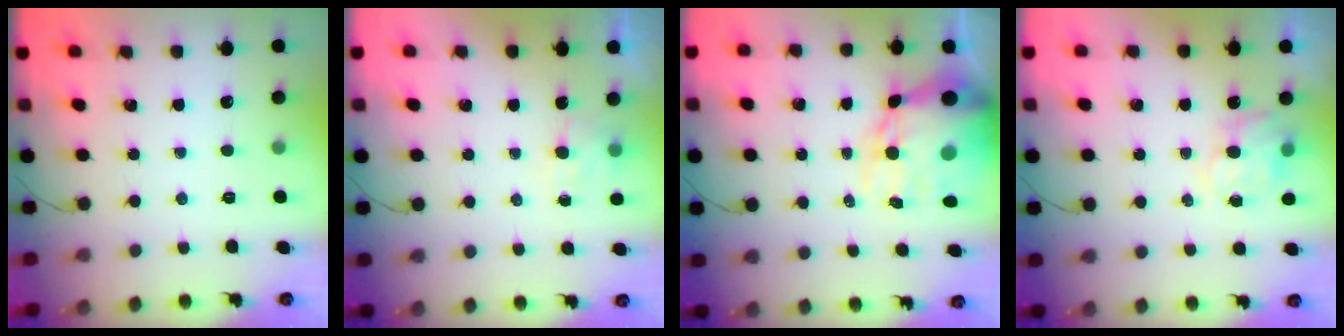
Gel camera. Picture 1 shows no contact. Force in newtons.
{"total": 5.0, "press": 4.7, "slide": 1.5}
{"total": 16.7, "press": 16.3, "slide": 3.5}
{"total": 7.6, "press": 7.6, "slide": 0.1}